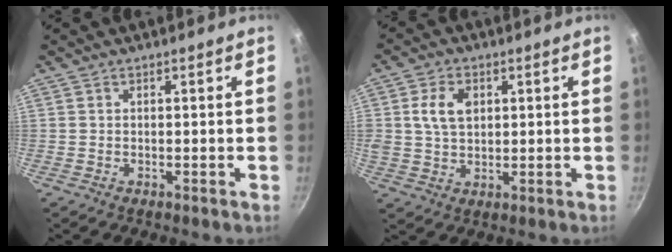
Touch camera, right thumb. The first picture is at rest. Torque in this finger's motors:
{"motor_torque": [1.77, 1.95, 0.82, -0.48, 0.46]}